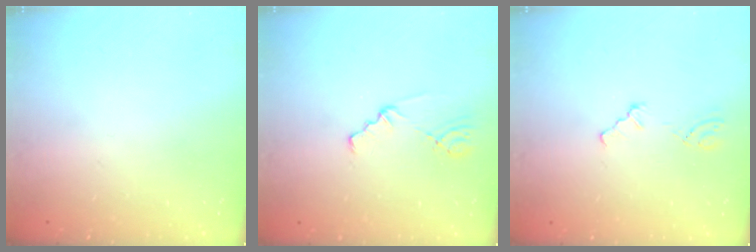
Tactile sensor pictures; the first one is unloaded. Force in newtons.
{"total": 1.6, "press": 1.6, "slide": 0.3}
{"total": 1.3, "press": 1.3, "slide": 0.3}